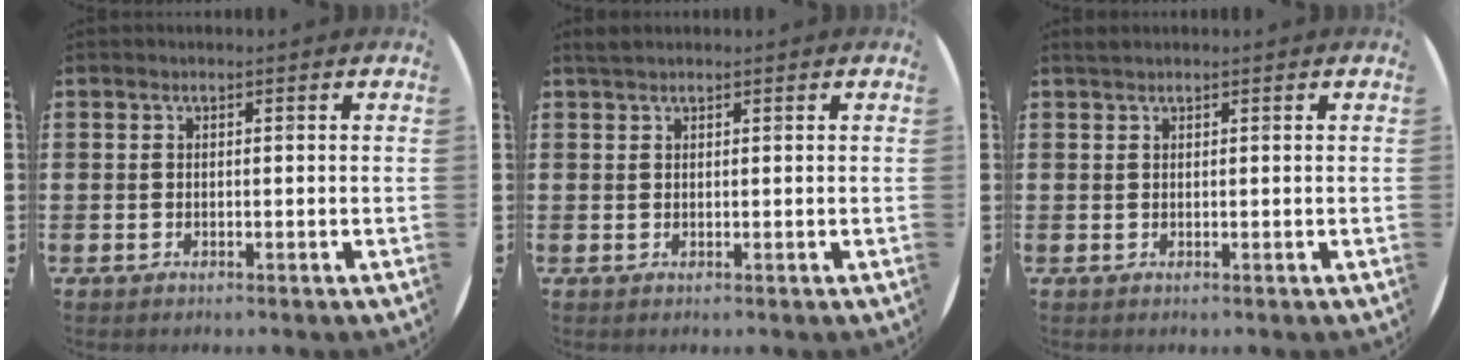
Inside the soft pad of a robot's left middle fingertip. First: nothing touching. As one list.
[{"total": 1.1, "force": [1.0, 0.2, 0.3], "torque": [-0.006, 0.003, 0.018]}, {"total": 0.6, "force": [0.6, 0.0, 0.0], "torque": [-0.001, 0.001, 0.012]}]